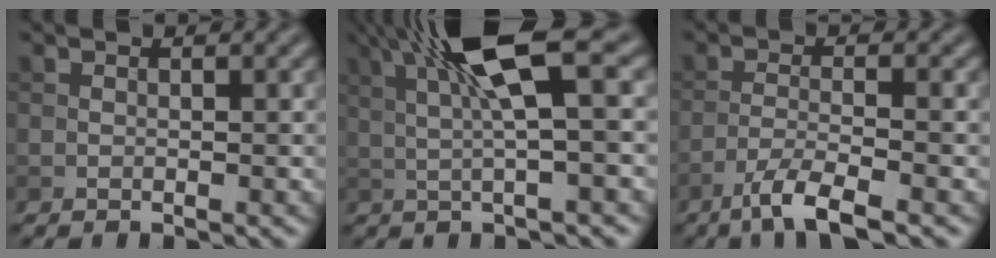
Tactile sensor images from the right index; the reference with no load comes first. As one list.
[{"total": 8.2, "force": [2.6, 1.3, 7.6], "torque": [-0.134, 0.020, 0.046]}, {"total": 4.2, "force": [-2.8, 0.6, 3.0], "torque": [-0.058, 0.001, -0.061]}]